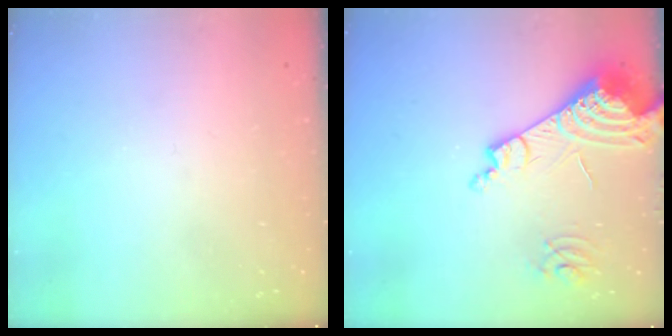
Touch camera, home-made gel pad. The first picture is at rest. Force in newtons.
{"total": 17.4, "press": 17.3, "slide": 2.4}